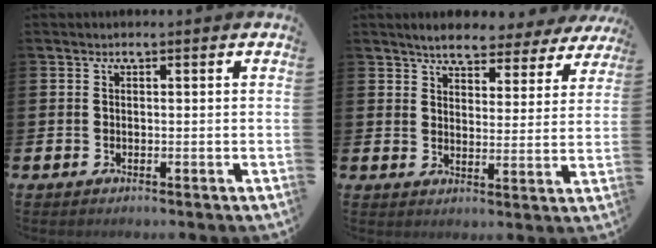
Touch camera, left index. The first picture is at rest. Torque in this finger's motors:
{"motor_torque": [1.07, -1.06, 0.53, 0.07]}